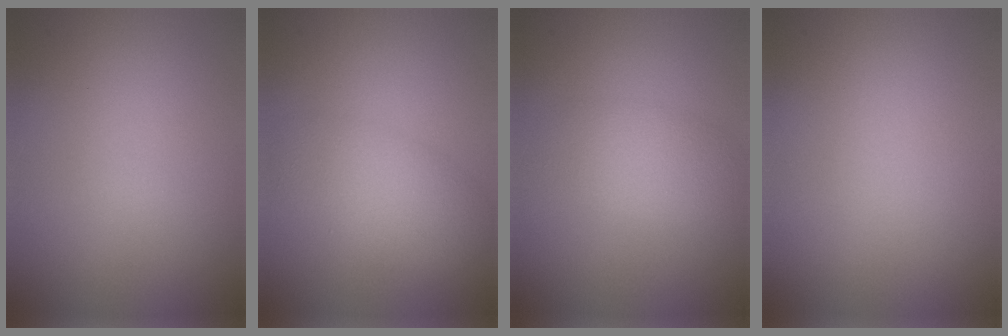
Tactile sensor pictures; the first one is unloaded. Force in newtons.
{"total": 4.2, "press": 4.2, "slide": 0.3}
{"total": 2.7, "press": 2.7, "slide": 0.1}
{"total": 0.0}